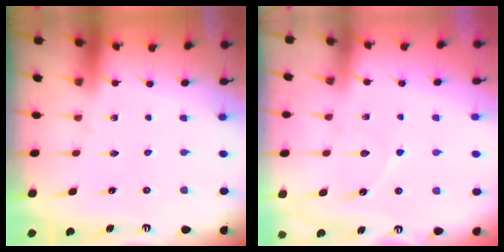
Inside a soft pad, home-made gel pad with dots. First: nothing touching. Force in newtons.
{"total": 6.1, "press": 6.0, "slide": 0.6}